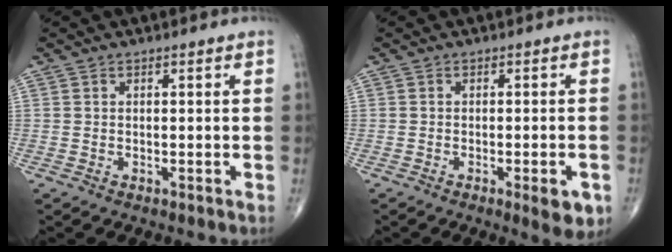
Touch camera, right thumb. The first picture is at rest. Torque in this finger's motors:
{"motor_torque": [0.92, 0.72, 0.47, -0.55, 0.16]}